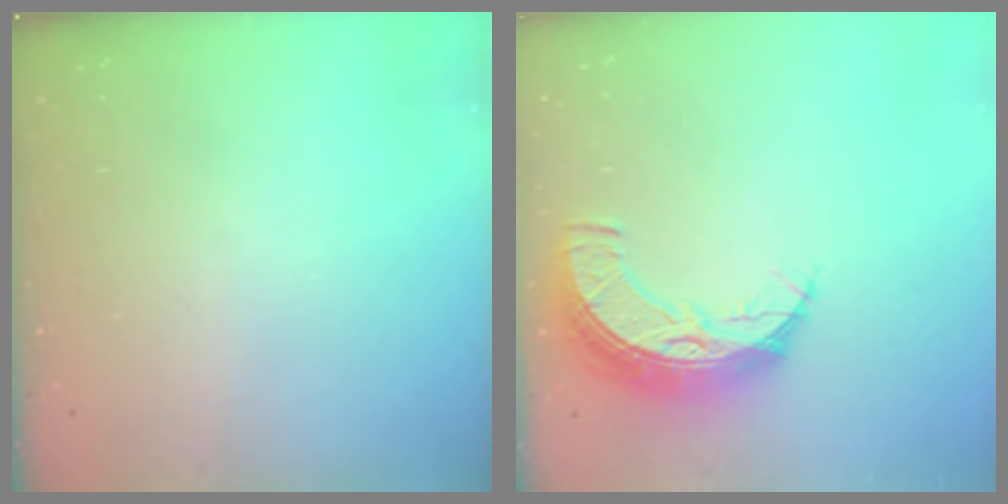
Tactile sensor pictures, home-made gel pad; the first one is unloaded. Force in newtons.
{"total": 9.9, "press": 9.9, "slide": 0.7}